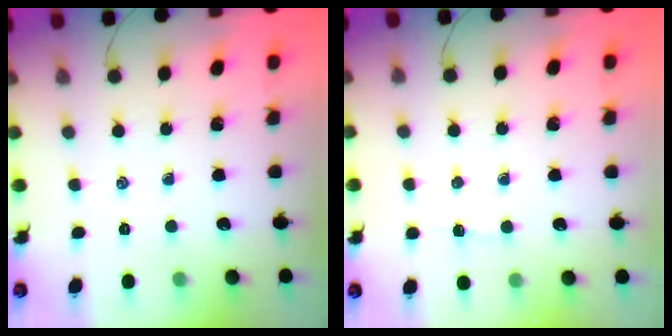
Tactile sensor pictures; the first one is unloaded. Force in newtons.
{"total": 4.3, "press": 4.2, "slide": 1.0}